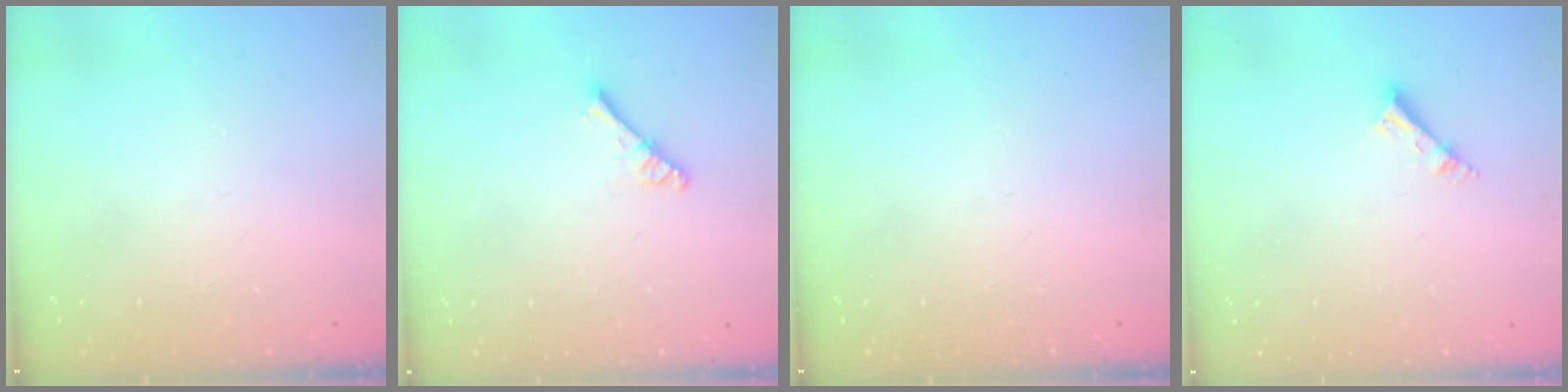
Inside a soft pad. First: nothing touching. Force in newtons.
{"total": 2.5, "press": 2.5, "slide": 0.3}
{"total": 0.0}
{"total": 4.2, "press": 4.2, "slide": 0.2}